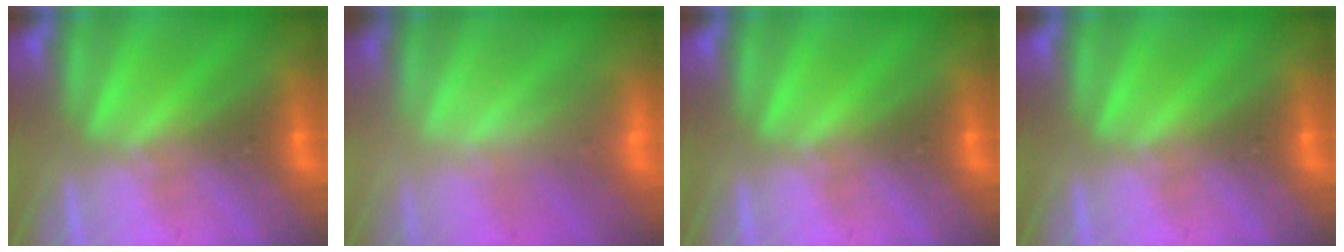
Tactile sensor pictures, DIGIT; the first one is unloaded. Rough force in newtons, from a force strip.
{"total": 2.2}
{"total": 0.0}
{"total": 0.0}